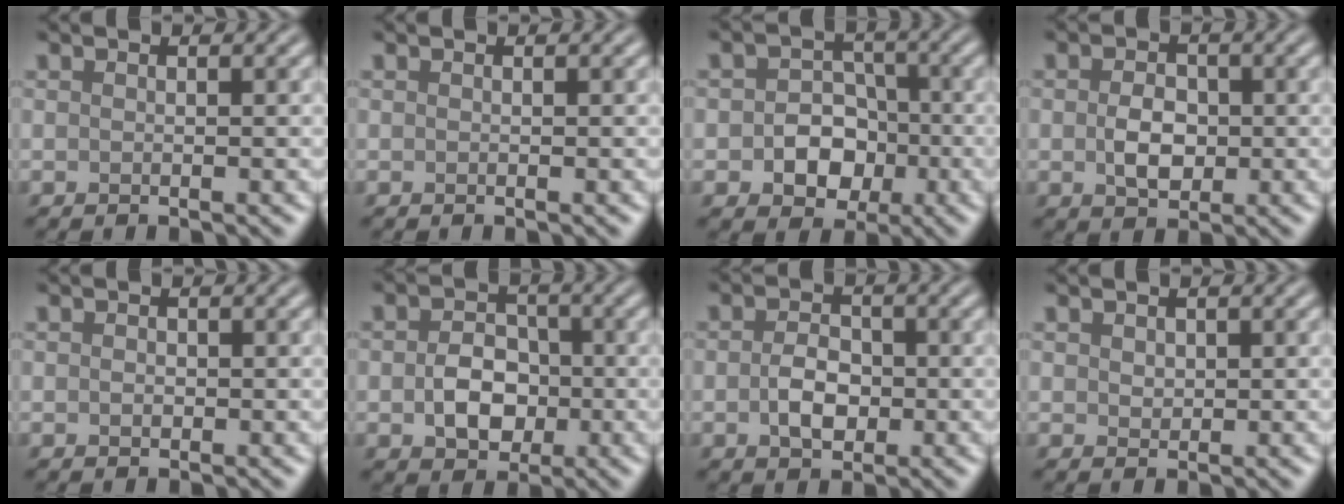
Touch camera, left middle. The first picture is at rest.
{"total": 0.0}
{"total": 5.2, "force": [-1.2, 4.2, 2.8], "torque": [-0.010, -0.004, -0.038]}
{"total": 3.3, "force": [-0.3, 2.3, 2.3], "torque": [-0.046, -0.003, -0.006]}
{"total": 0.7, "force": [0.0, 0.6, 0.4], "torque": [-0.005, -0.002, -0.001]}
{"total": 4.4, "force": [-0.7, 3.3, 2.7], "torque": [-0.046, -0.001, -0.014]}
{"total": 3.2, "force": [-0.6, 2.2, 2.3], "torque": [-0.043, -0.001, -0.014]}
{"total": 0.9, "force": [0.4, 0.8, 0.4], "torque": [-0.008, -0.002, 0.009]}